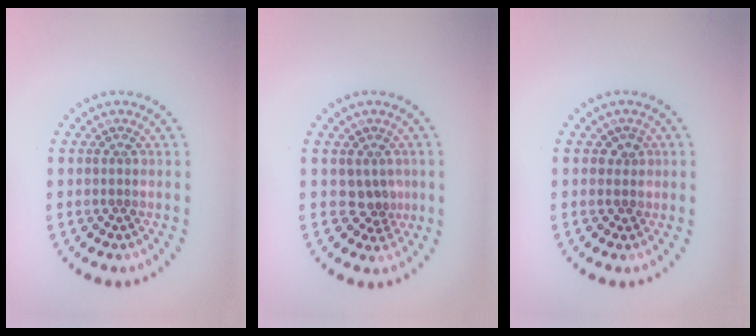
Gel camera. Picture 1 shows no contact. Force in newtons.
{"total": 2.1, "press": 1.5, "slide": 1.4}
{"total": 1.3, "press": 1.1, "slide": 0.7}